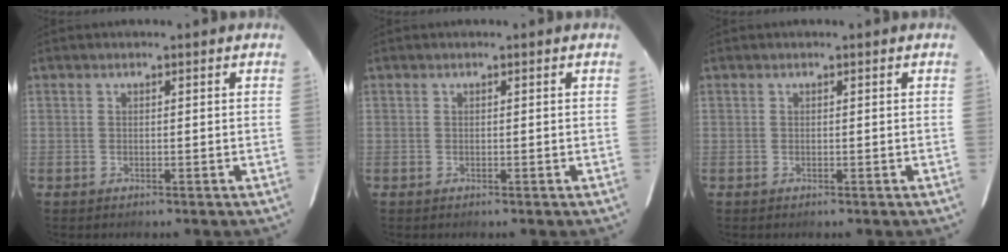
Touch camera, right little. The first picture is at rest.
{"total": 0.0}
{"total": 0.0}